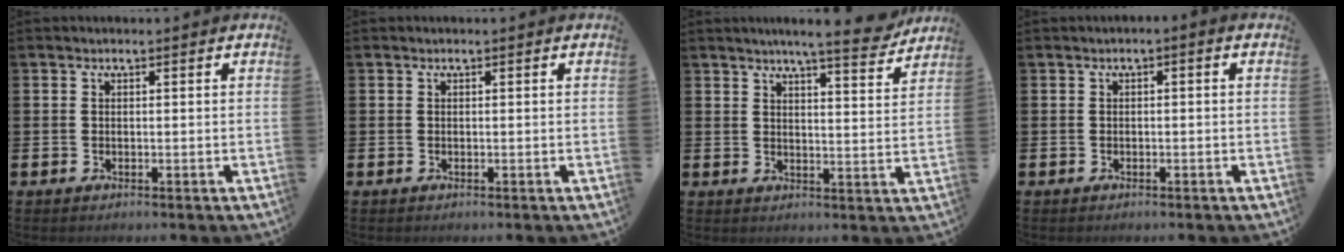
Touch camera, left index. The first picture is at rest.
{"total": 0.0}
{"total": 7.0, "force": [6.4, 0.1, 2.8], "torque": [-0.043, -0.036, 0.107]}
{"total": 0.6, "force": [-0.4, 0.1, 0.4], "torque": [-0.014, 0.001, -0.007]}